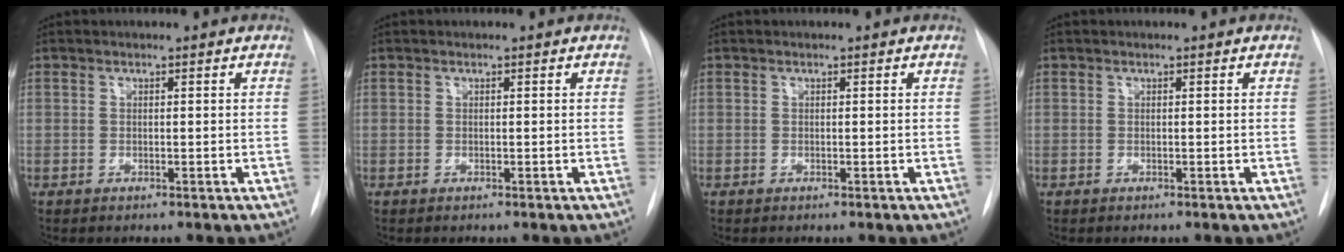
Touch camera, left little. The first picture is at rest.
{"total": 0.0}
{"total": 0.0}
{"total": 0.0}